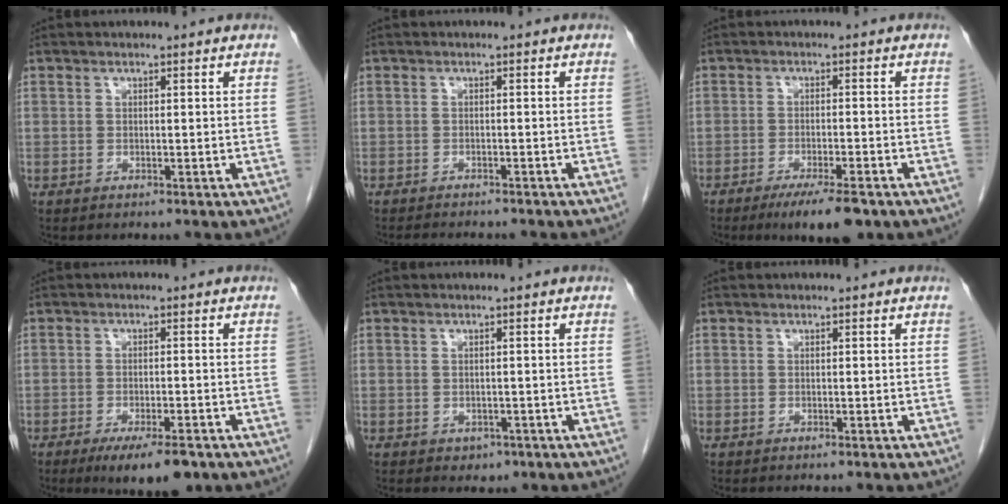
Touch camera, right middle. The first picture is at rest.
{"total": 6.0, "force": [-5.4, 0.9, 2.4], "torque": [-0.026, -0.004, -0.073]}
{"total": 6.8, "force": [-4.6, 1.0, 4.9], "torque": [-0.072, -0.012, -0.070]}
{"total": 7.3, "force": [-4.8, 1.7, 5.2], "torque": [-0.076, -0.012, -0.070]}
{"total": 1.4, "force": [-0.6, 1.1, 0.5], "torque": [-0.007, 0.003, -0.002]}
{"total": 0.0}